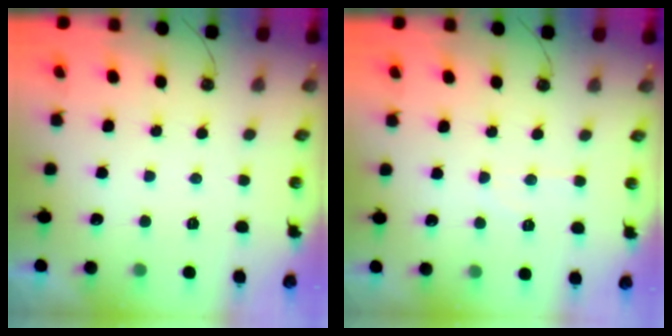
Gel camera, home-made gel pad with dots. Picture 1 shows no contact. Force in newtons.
{"total": 4.9, "press": 4.9, "slide": 0.7}